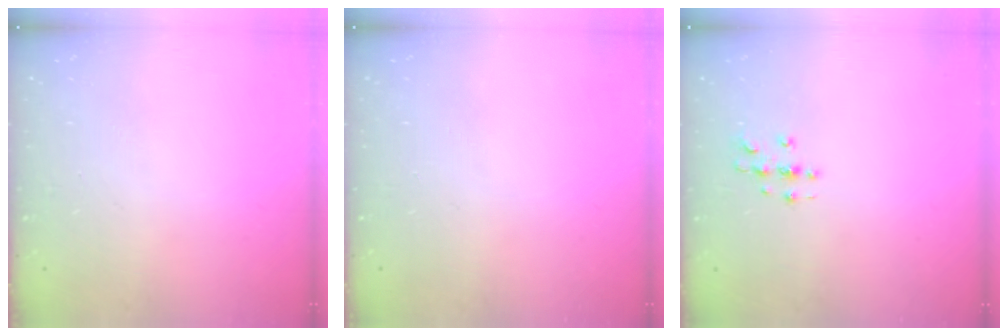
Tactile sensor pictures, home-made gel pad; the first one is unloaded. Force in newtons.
{"total": 0.0}
{"total": 2.8, "press": 2.8, "slide": 0.2}